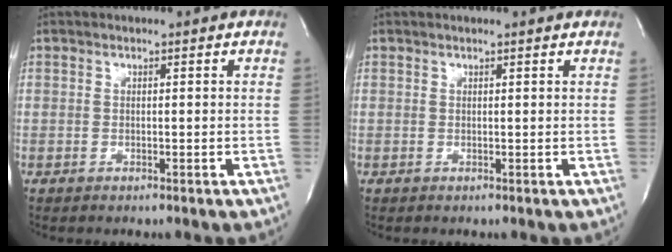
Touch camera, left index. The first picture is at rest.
{"total": 0.8, "force": [0.6, -0.2, 0.5], "torque": [-0.013, 0.004, 0.008]}